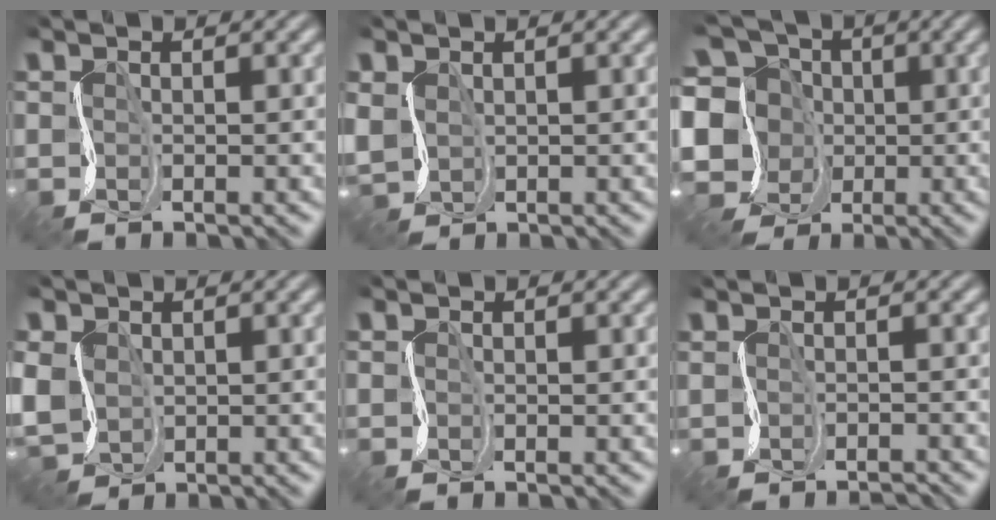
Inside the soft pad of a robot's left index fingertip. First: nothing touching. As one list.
[{"total": 1.7, "force": [0.7, 1.3, 0.9], "torque": [-0.032, -0.001, 0.013]}, {"total": 12.6, "force": [-0.7, 11.5, 5.0], "torque": [-0.131, 0.040, -0.049]}, {"total": 3.6, "force": [-0.1, 3.2, 1.7], "torque": [-0.058, -0.004, -0.009]}, {"total": 0.0}, {"total": 1.3, "force": [-1.1, 0.1, 0.7], "torque": [-0.012, -0.011, -0.029]}]